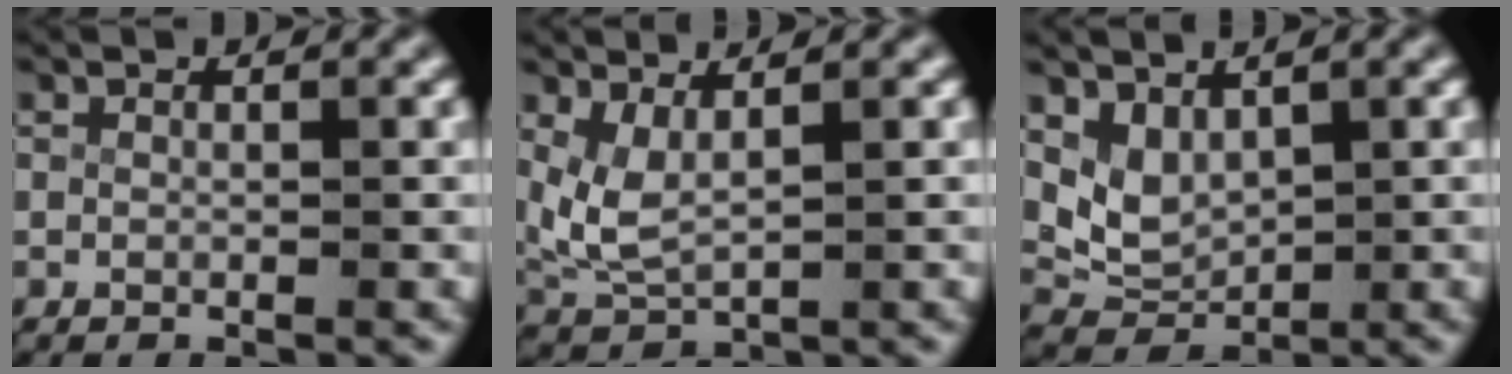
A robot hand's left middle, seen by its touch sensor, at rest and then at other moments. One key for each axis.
{"total": 4.8, "fx": 0.9, "fy": 3.7, "fz": 3.0, "tx": -0.088, "ty": -0.015, "tz": 0.025}
{"total": 6.4, "fx": 1.1, "fy": 5.6, "fz": 3.0, "tx": -0.076, "ty": -0.020, "tz": 0.021}